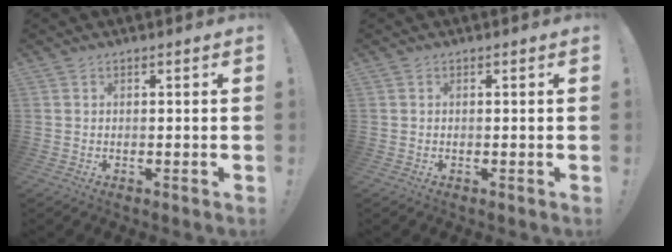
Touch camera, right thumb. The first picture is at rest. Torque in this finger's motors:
{"motor_torque": [-1.31, 1.13, 0.58, 0.50, 0.00]}